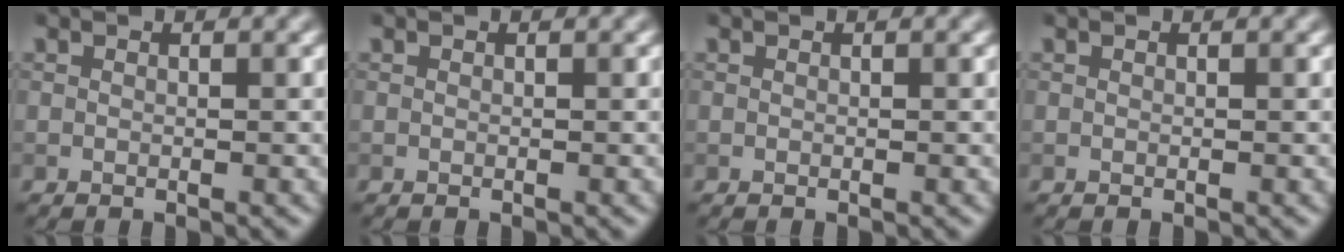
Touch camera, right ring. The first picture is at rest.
{"total": 0.0}
{"total": 0.0}
{"total": 0.0}